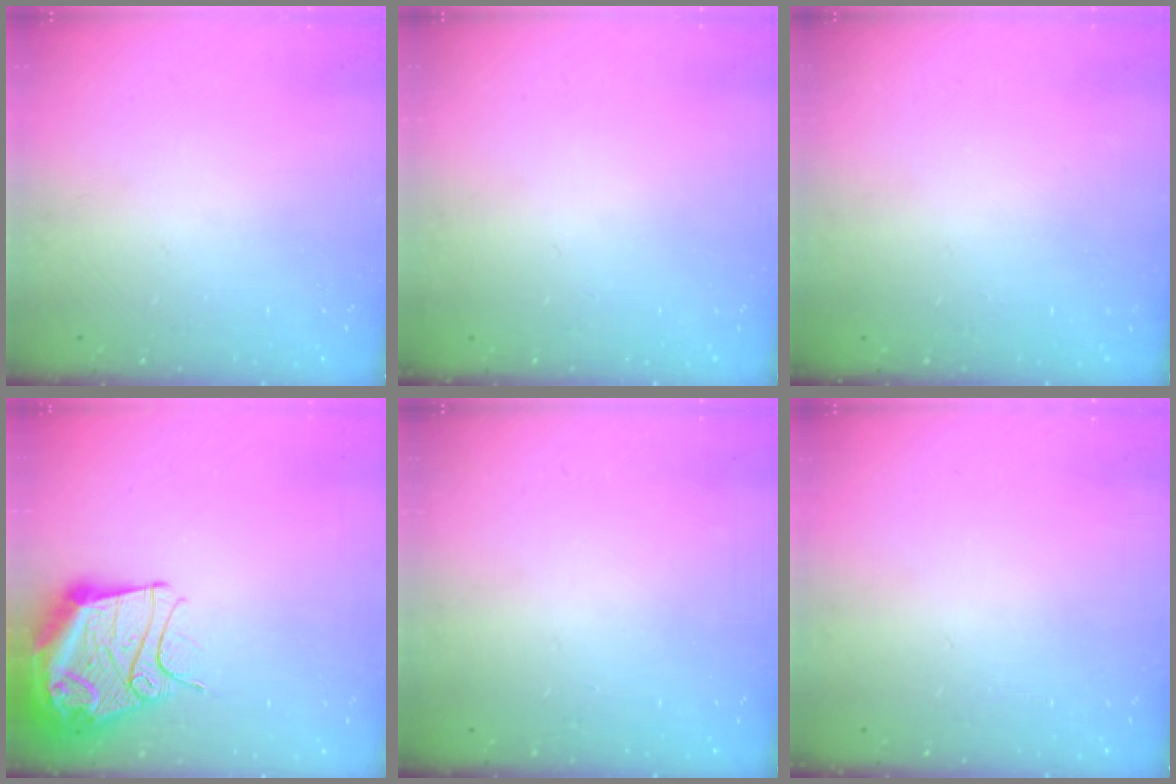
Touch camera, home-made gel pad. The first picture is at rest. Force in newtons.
{"total": 2.8, "press": 2.2, "slide": 1.7}
{"total": 0.0}
{"total": 17.5, "press": 17.4, "slide": 1.9}
{"total": 0.0}
{"total": 0.0}